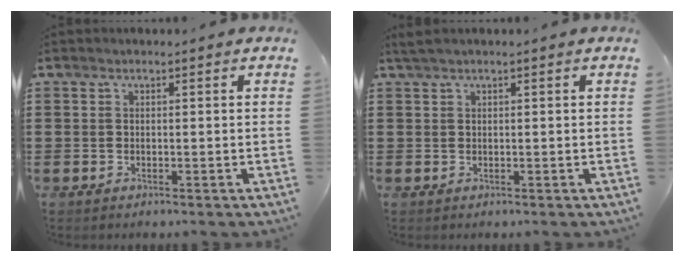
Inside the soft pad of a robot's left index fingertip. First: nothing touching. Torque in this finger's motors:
{"motor_torque": [0.93, -0.71, -0.04, 0.01]}